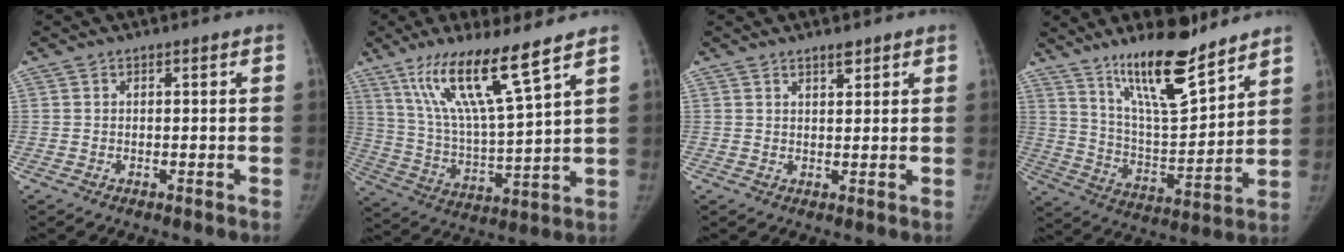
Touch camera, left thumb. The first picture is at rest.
{"total": 16.3, "force": [10.4, 1.6, 12.4], "torque": [-0.228, -0.055, 0.202]}
{"total": 2.4, "force": [1.8, 0.7, 1.3], "torque": [-0.016, -0.013, 0.030]}
{"total": 17.1, "force": [12.6, 4.0, 10.8], "torque": [-0.156, -0.084, 0.227]}